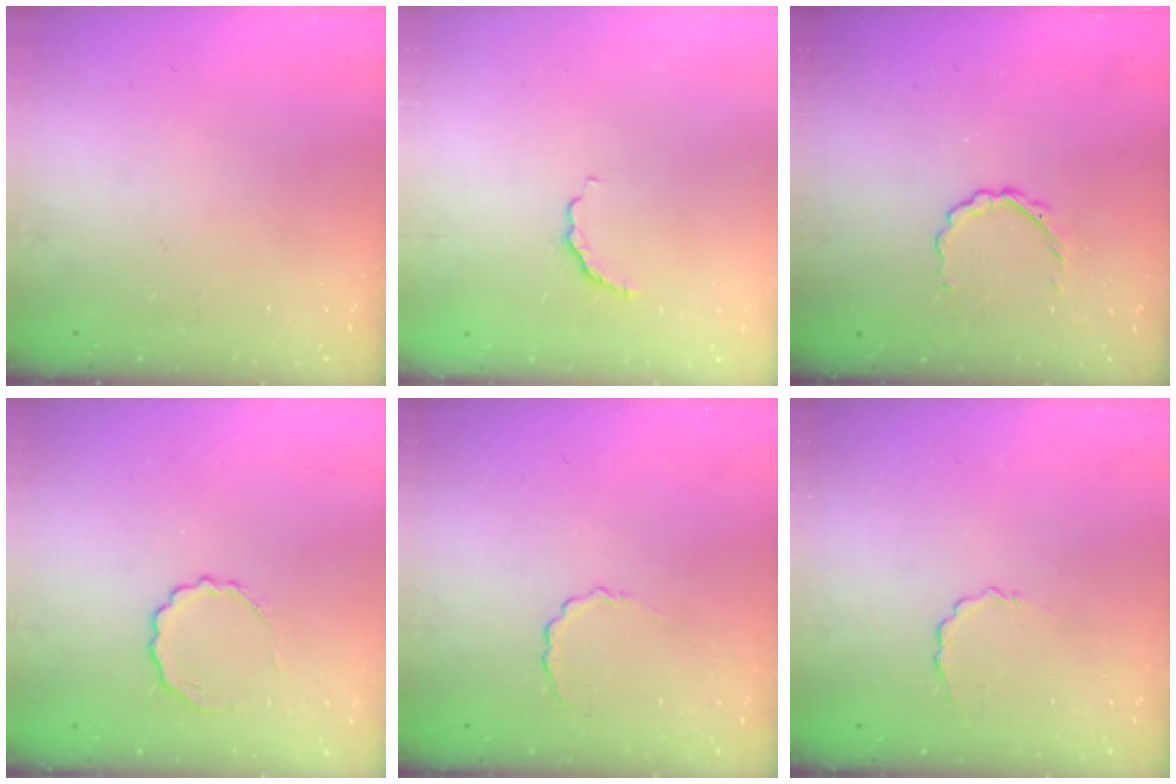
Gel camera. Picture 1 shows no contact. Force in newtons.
{"total": 3.4, "press": 3.3, "slide": 0.6}
{"total": 2.7, "press": 2.5, "slide": 0.9}
{"total": 5.7, "press": 5.6, "slide": 1.4}
{"total": 2.9, "press": 2.7, "slide": 0.9}
{"total": 2.6, "press": 2.5, "slide": 0.8}